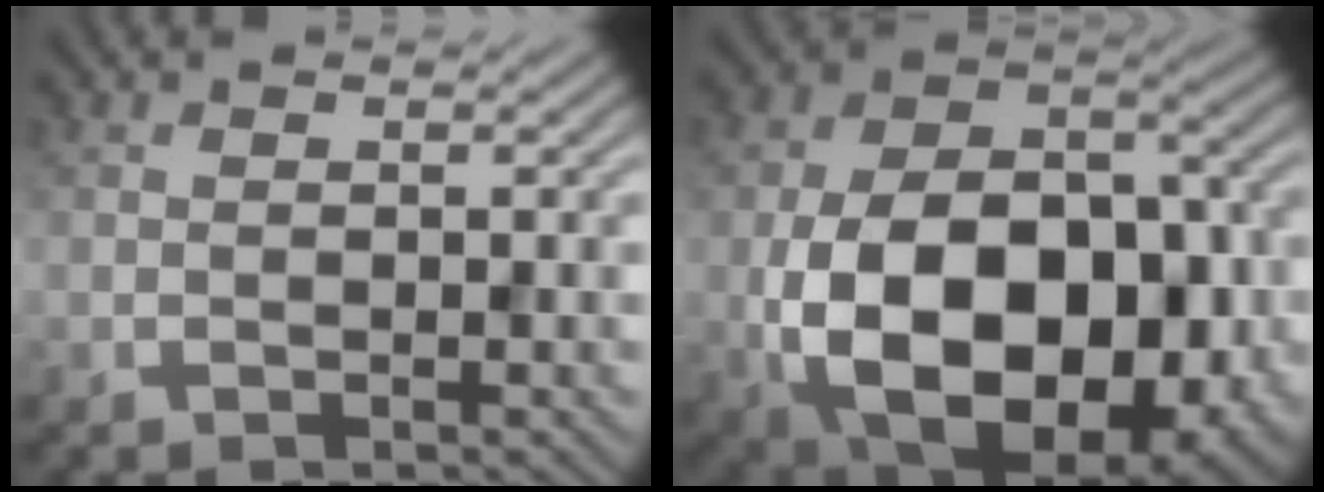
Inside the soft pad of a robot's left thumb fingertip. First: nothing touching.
{"total": 18.0, "force": [-5.1, 11.4, 13.0], "torque": [-0.236, -0.043, -0.072]}